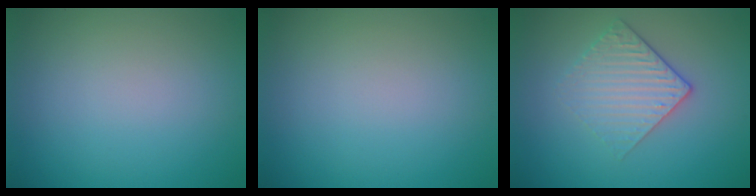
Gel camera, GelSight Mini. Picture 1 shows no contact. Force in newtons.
{"total": 0.0}
{"total": 3.0, "press": 2.6, "slide": 1.6}